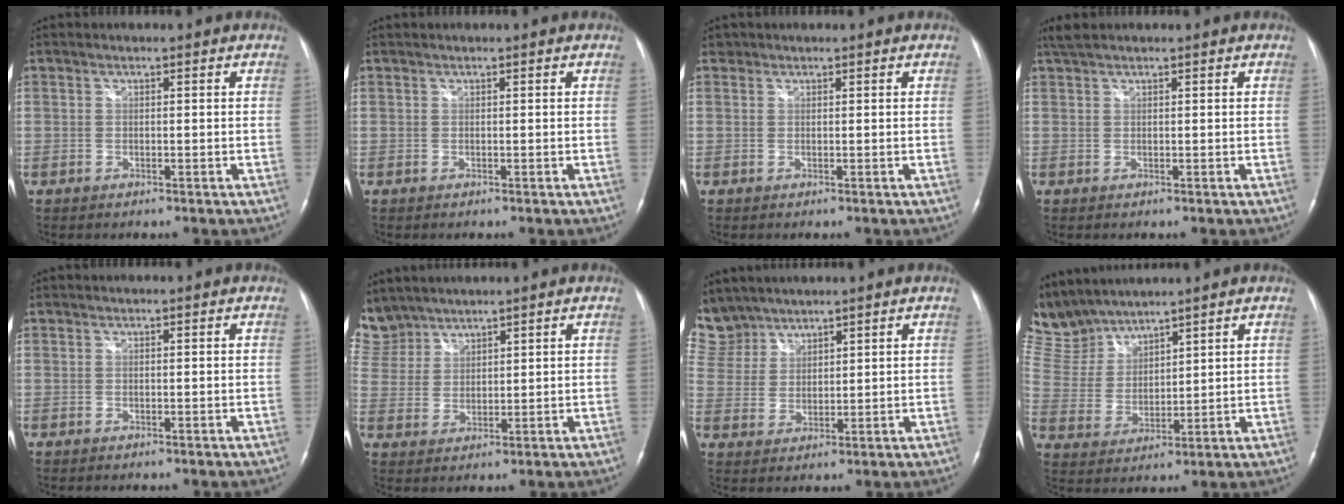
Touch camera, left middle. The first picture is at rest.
{"total": 0.0}
{"total": 0.6, "force": [0.4, 0.4, 0.0], "torque": [0.000, 0.006, 0.007]}
{"total": 1.8, "force": [1.6, 0.2, 0.9], "torque": [-0.022, 0.017, 0.034]}
{"total": 0.0}
{"total": 8.6, "force": [7.5, 4.1, 0.7], "torque": [-0.036, 0.013, 0.167]}
{"total": 9.2, "force": [8.1, 4.4, 0.7], "torque": [-0.039, 0.015, 0.178]}
{"total": 9.2, "force": [9.1, 1.6, 1.0], "torque": [-0.045, 0.015, 0.202]}